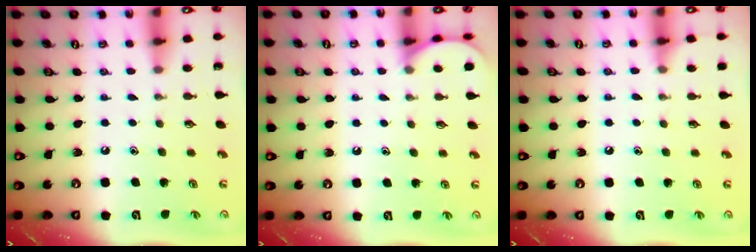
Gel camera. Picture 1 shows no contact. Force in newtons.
{"total": 4.7, "press": 4.7, "slide": 0.5}
{"total": 3.7, "press": 3.6, "slide": 0.5}